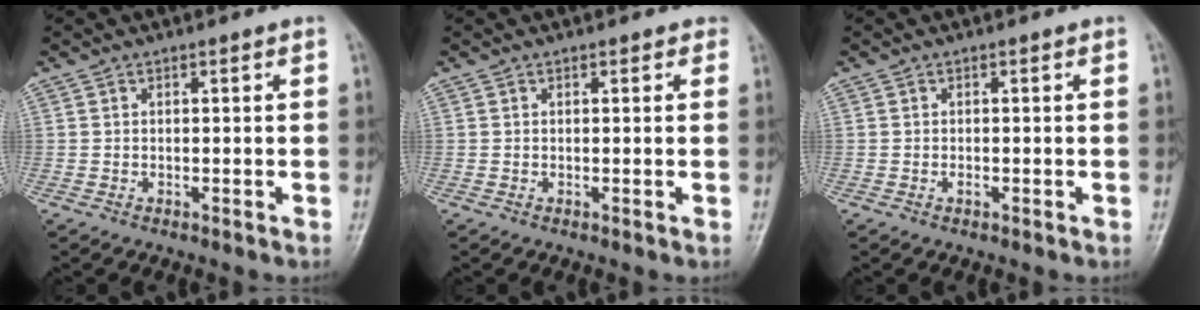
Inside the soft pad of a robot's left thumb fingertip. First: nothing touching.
{"total": 0.9, "force": [0.6, 0.6, 0.4], "torque": [0.006, -0.001, 0.001]}
{"total": 0.6, "force": [-0.2, 0.3, 0.4], "torque": [-0.007, 0.000, -0.005]}